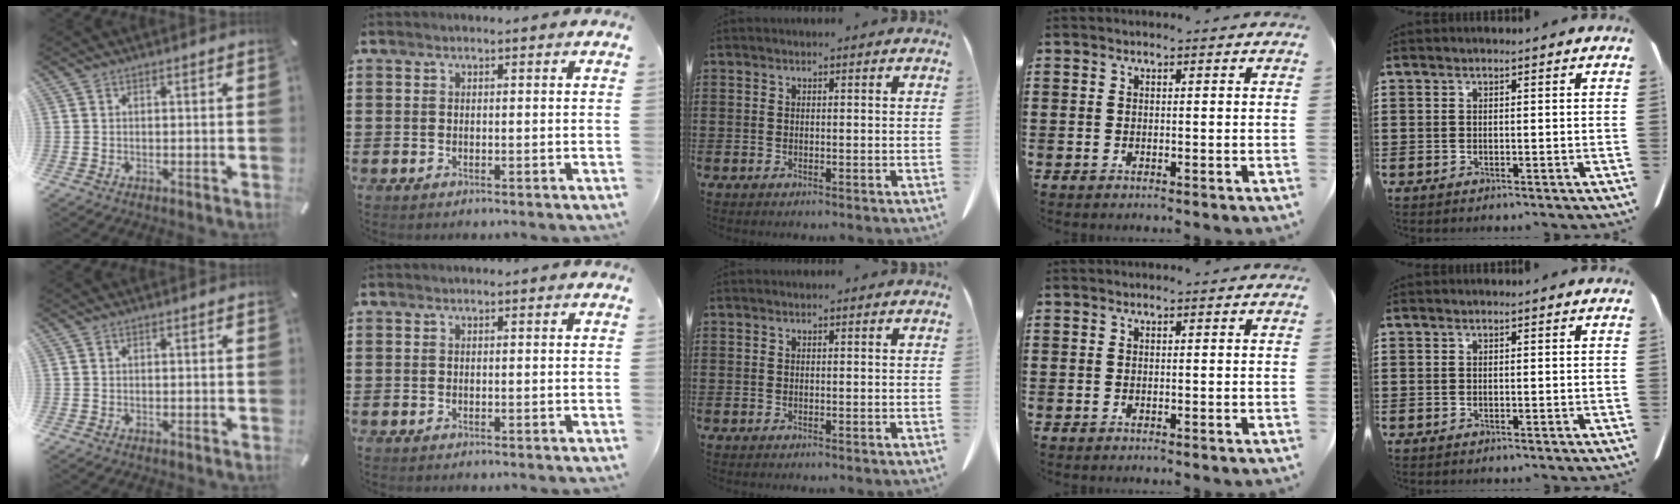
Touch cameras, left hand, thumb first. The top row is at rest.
{}